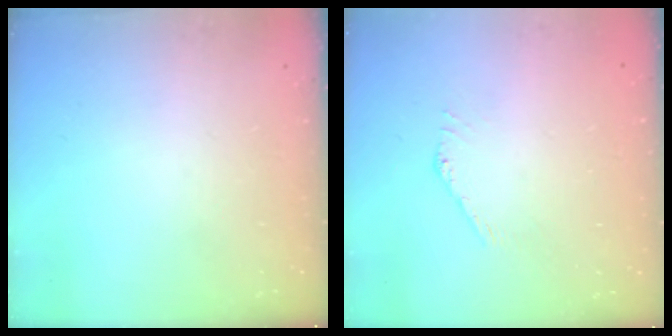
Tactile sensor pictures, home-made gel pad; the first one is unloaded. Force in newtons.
{"total": 2.6, "press": 2.6, "slide": 0.1}